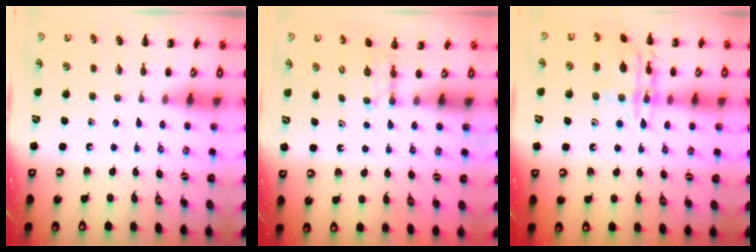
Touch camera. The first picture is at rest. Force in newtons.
{"total": 2.8, "press": 2.6, "slide": 1.1}
{"total": 14.3, "press": 14.3, "slide": 1.1}